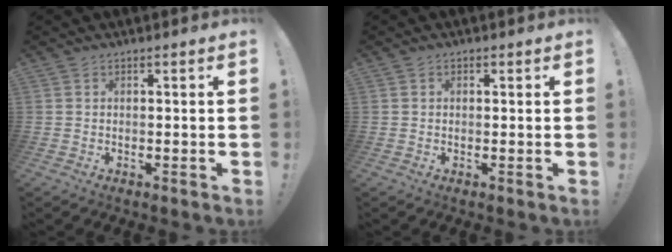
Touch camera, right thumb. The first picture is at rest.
{"total": 0.5, "force": [0.2, 0.5, 0.2], "torque": [0.002, 0.000, 0.003]}